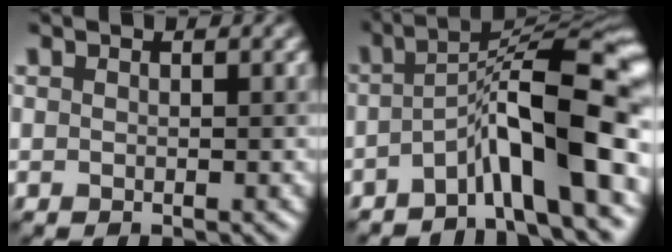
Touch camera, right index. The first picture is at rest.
{"total": 10.0, "force": [-3.3, 1.9, 9.3], "torque": [-0.128, 0.023, -0.065]}